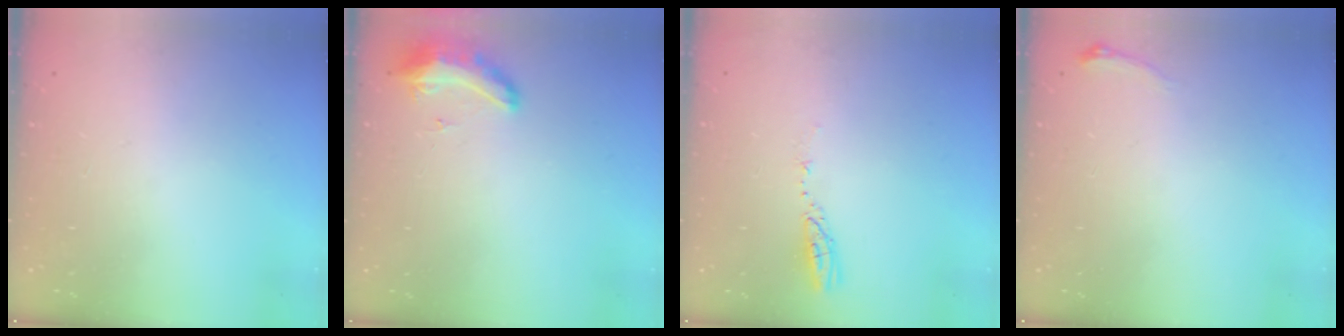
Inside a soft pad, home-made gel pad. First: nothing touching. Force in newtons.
{"total": 8.7, "press": 8.5, "slide": 1.6}
{"total": 3.3, "press": 3.3, "slide": 0.2}
{"total": 4.5, "press": 4.3, "slide": 1.1}